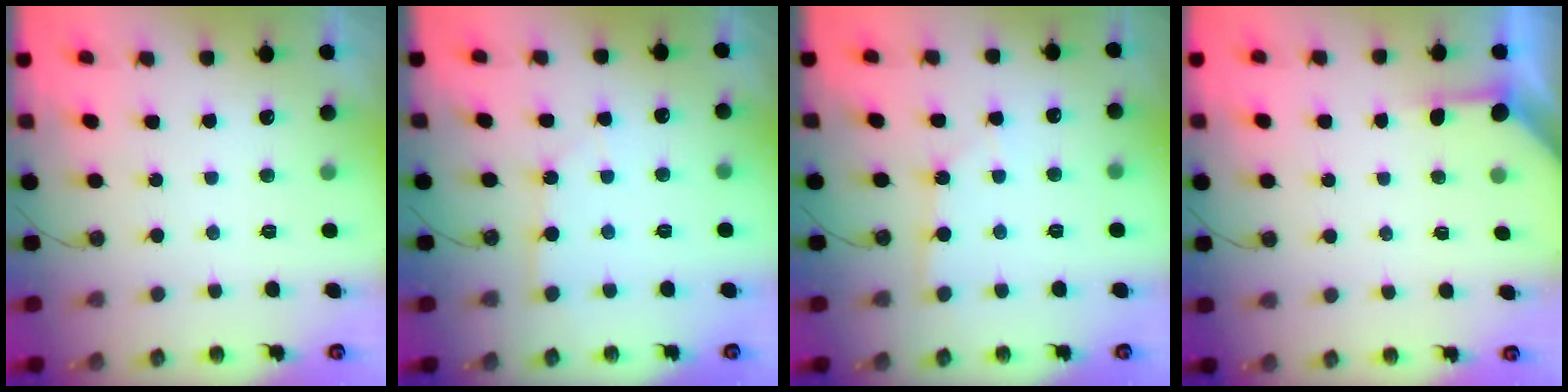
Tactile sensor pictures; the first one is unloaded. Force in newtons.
{"total": 3.2, "press": 3.2, "slide": 0.4}
{"total": 1.2, "press": 1.2, "slide": 0.1}
{"total": 2.4, "press": 2.4, "slide": 0.4}